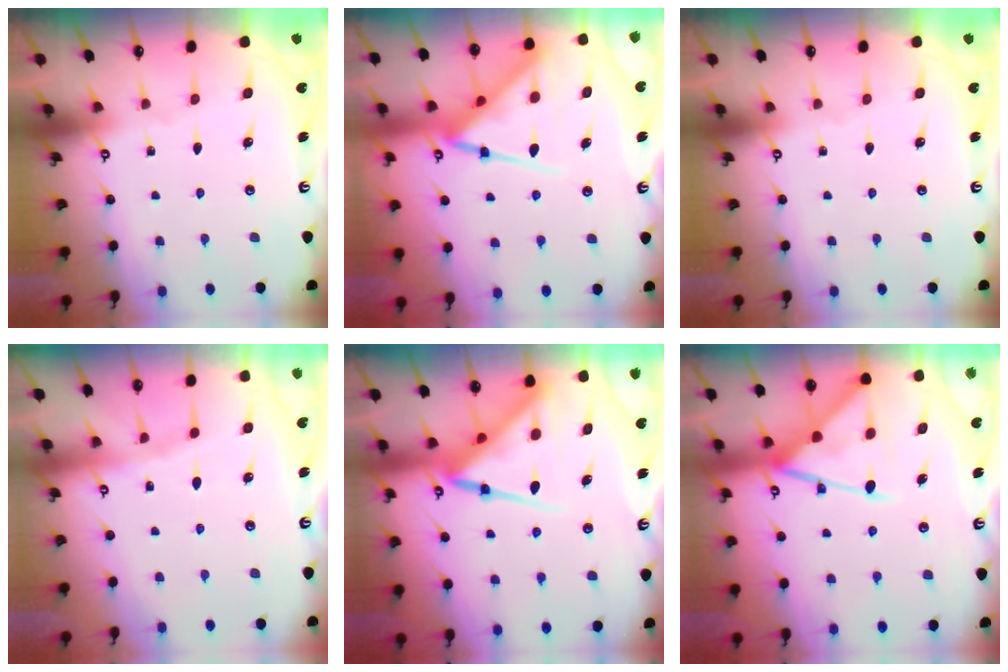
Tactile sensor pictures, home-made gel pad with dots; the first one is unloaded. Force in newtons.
{"total": 14.2, "press": 14.2, "slide": 1.5}
{"total": 0.0}
{"total": 5.3, "press": 5.3, "slide": 0.7}
{"total": 13.6, "press": 13.5, "slide": 1.2}
{"total": 14.9, "press": 14.9, "slide": 1.2}